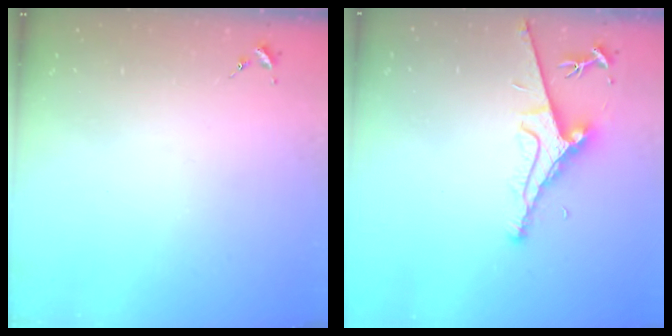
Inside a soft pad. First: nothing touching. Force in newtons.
{"total": 8.3, "press": 8.2, "slide": 1.4}